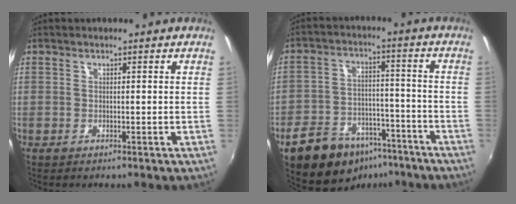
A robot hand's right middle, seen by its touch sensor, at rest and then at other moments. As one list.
[{"total": 16.4, "force": [-10.9, 9.4, 7.8], "torque": [-0.171, 0.003, -0.155]}]